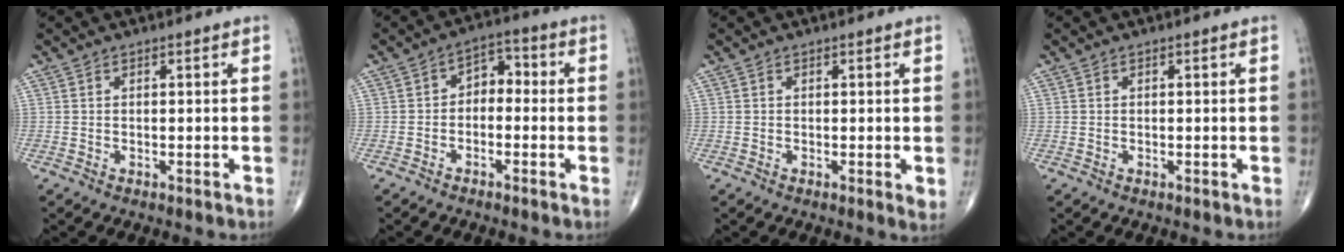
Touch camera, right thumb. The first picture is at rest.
{"total": 4.8, "force": [-0.8, 3.4, 3.3], "torque": [-0.030, 0.031, -0.028]}
{"total": 1.5, "force": [0.0, 0.4, 1.4], "torque": [-0.019, -0.006, -0.004]}
{"total": 0.0}